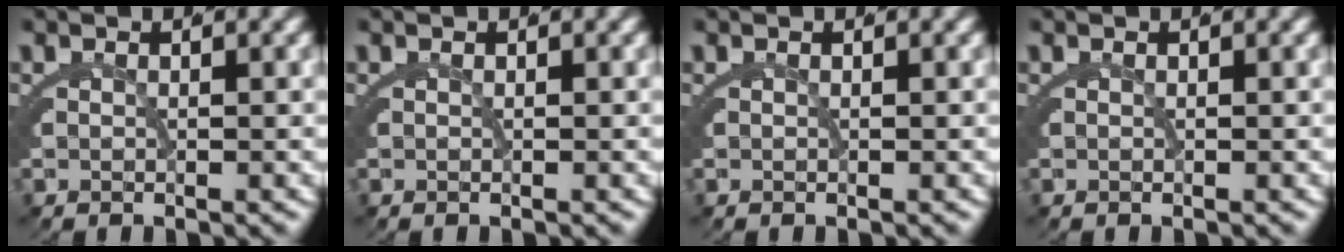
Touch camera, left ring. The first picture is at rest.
{"total": 0.0}
{"total": 0.0}
{"total": 0.0}